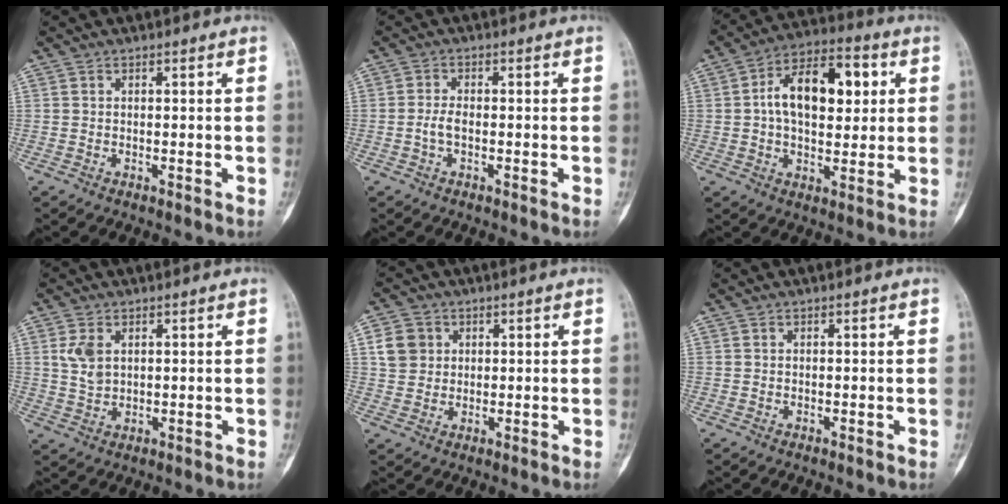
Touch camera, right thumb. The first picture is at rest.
{"total": 2.3, "force": [-0.6, 1.1, 2.0], "torque": [-0.042, 0.008, -0.013]}
{"total": 15.2, "force": [2.8, 8.6, 12.2], "torque": [-0.171, 0.017, 0.036]}
{"total": 4.7, "force": [1.6, 2.9, 3.2], "torque": [-0.061, -0.005, 0.040]}
{"total": 5.9, "force": [1.9, 5.2, 2.0], "torque": [-0.015, -0.002, 0.036]}
{"total": 0.0}